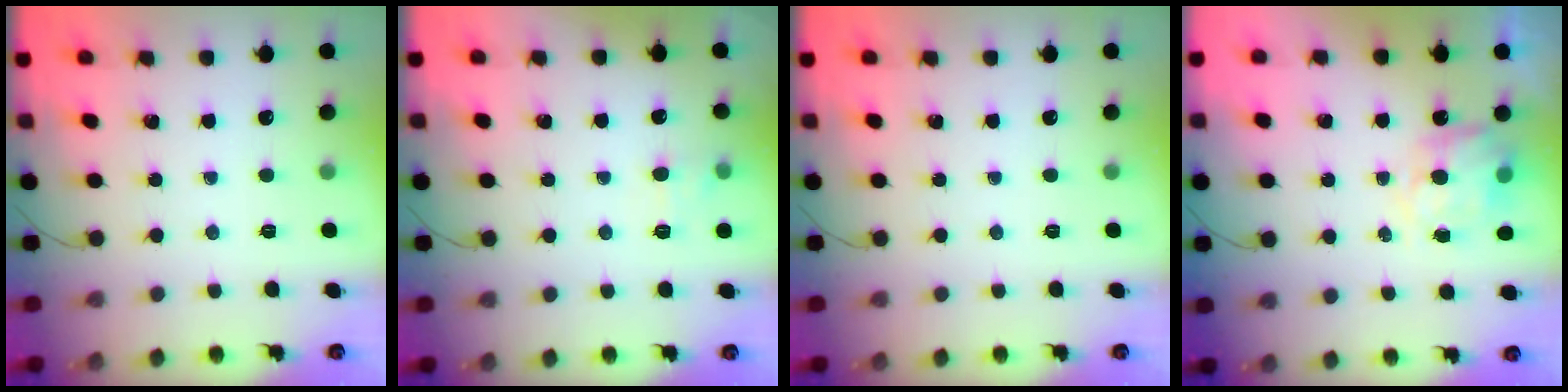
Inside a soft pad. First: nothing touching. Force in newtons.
{"total": 7.1, "press": 6.9, "slide": 1.6}
{"total": 0.0}
{"total": 8.7, "press": 8.6, "slide": 0.7}